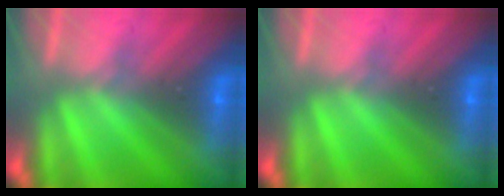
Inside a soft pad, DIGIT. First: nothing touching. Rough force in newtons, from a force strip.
{"total": 0.0}